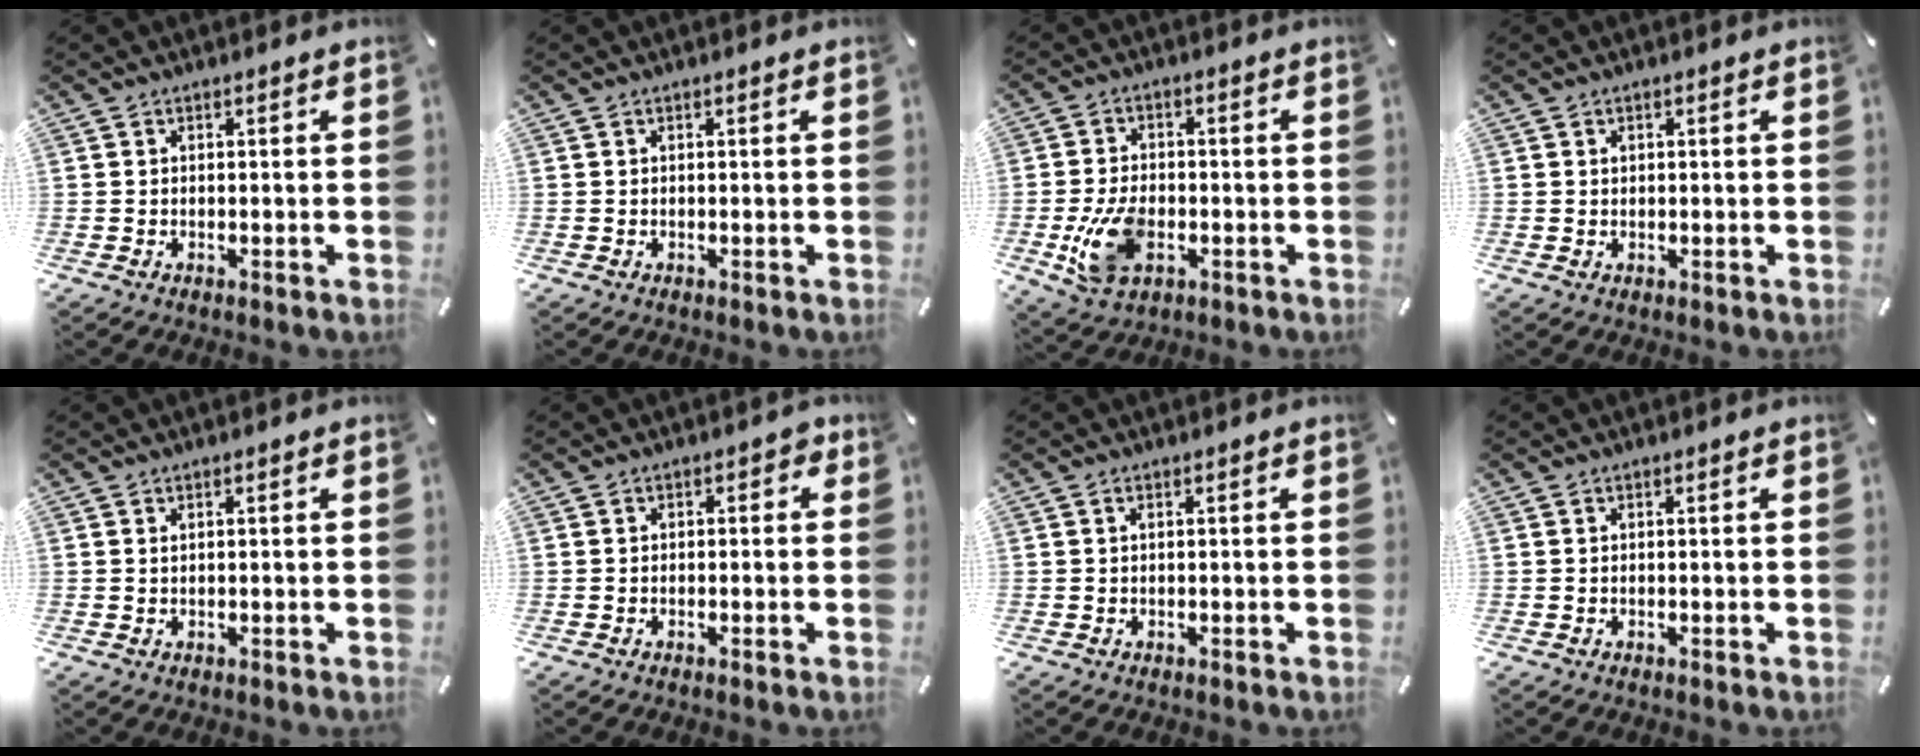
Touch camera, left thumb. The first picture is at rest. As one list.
[{"total": 0.0}, {"total": 11.0, "force": [-2.7, 7.2, 7.9], "torque": [-0.167, 0.001, -0.047]}, {"total": 0.8, "force": [0.2, 0.7, 0.2], "torque": [0.004, -0.001, 0.003]}, {"total": 0.5, "force": [0.3, 0.2, 0.4], "torque": [-0.007, -0.001, 0.006]}, {"total": 1.4, "force": [-0.4, 1.0, 0.9], "torque": [-0.009, 0.004, -0.011]}, {"total": 0.6, "force": [0.1, 0.1, 0.6], "torque": [-0.011, 0.001, 0.001]}, {"total": 0.0}]